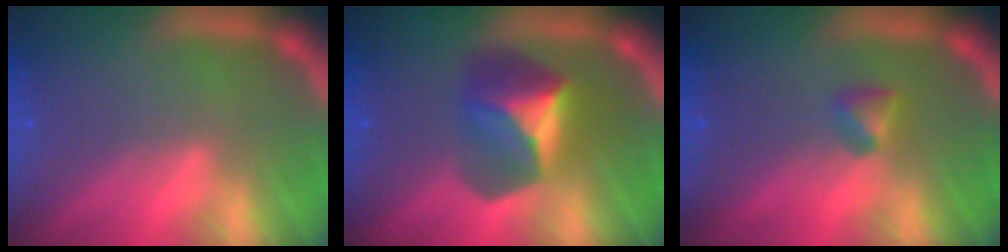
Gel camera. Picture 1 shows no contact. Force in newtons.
{"total": 5.4}
{"total": 1.4}